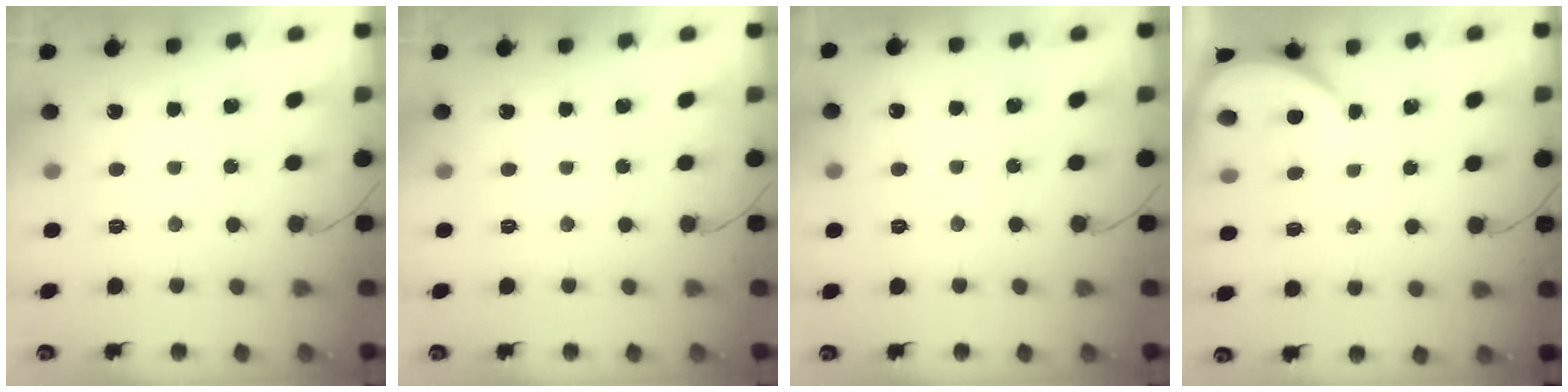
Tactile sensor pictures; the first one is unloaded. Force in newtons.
{"total": 0.0}
{"total": 1.7, "press": 1.7, "slide": 0.2}
{"total": 3.9, "press": 3.9, "slide": 0.6}